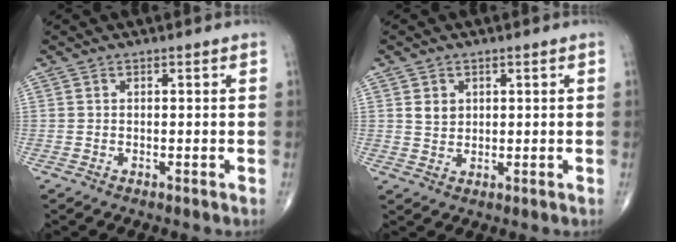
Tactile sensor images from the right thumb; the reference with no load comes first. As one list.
[{"total": 2.8, "force": [1.0, 2.3, 1.4], "torque": [-0.013, -0.008, 0.021]}]